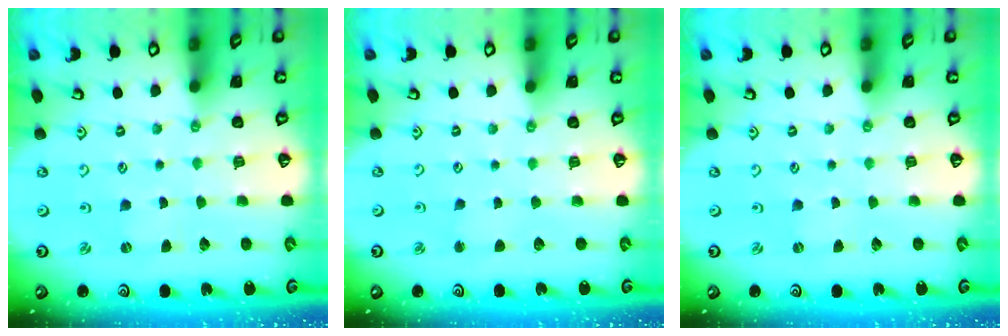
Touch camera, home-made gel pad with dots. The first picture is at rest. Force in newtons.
{"total": 1.9, "press": 1.9, "slide": 0.2}
{"total": 0.0}